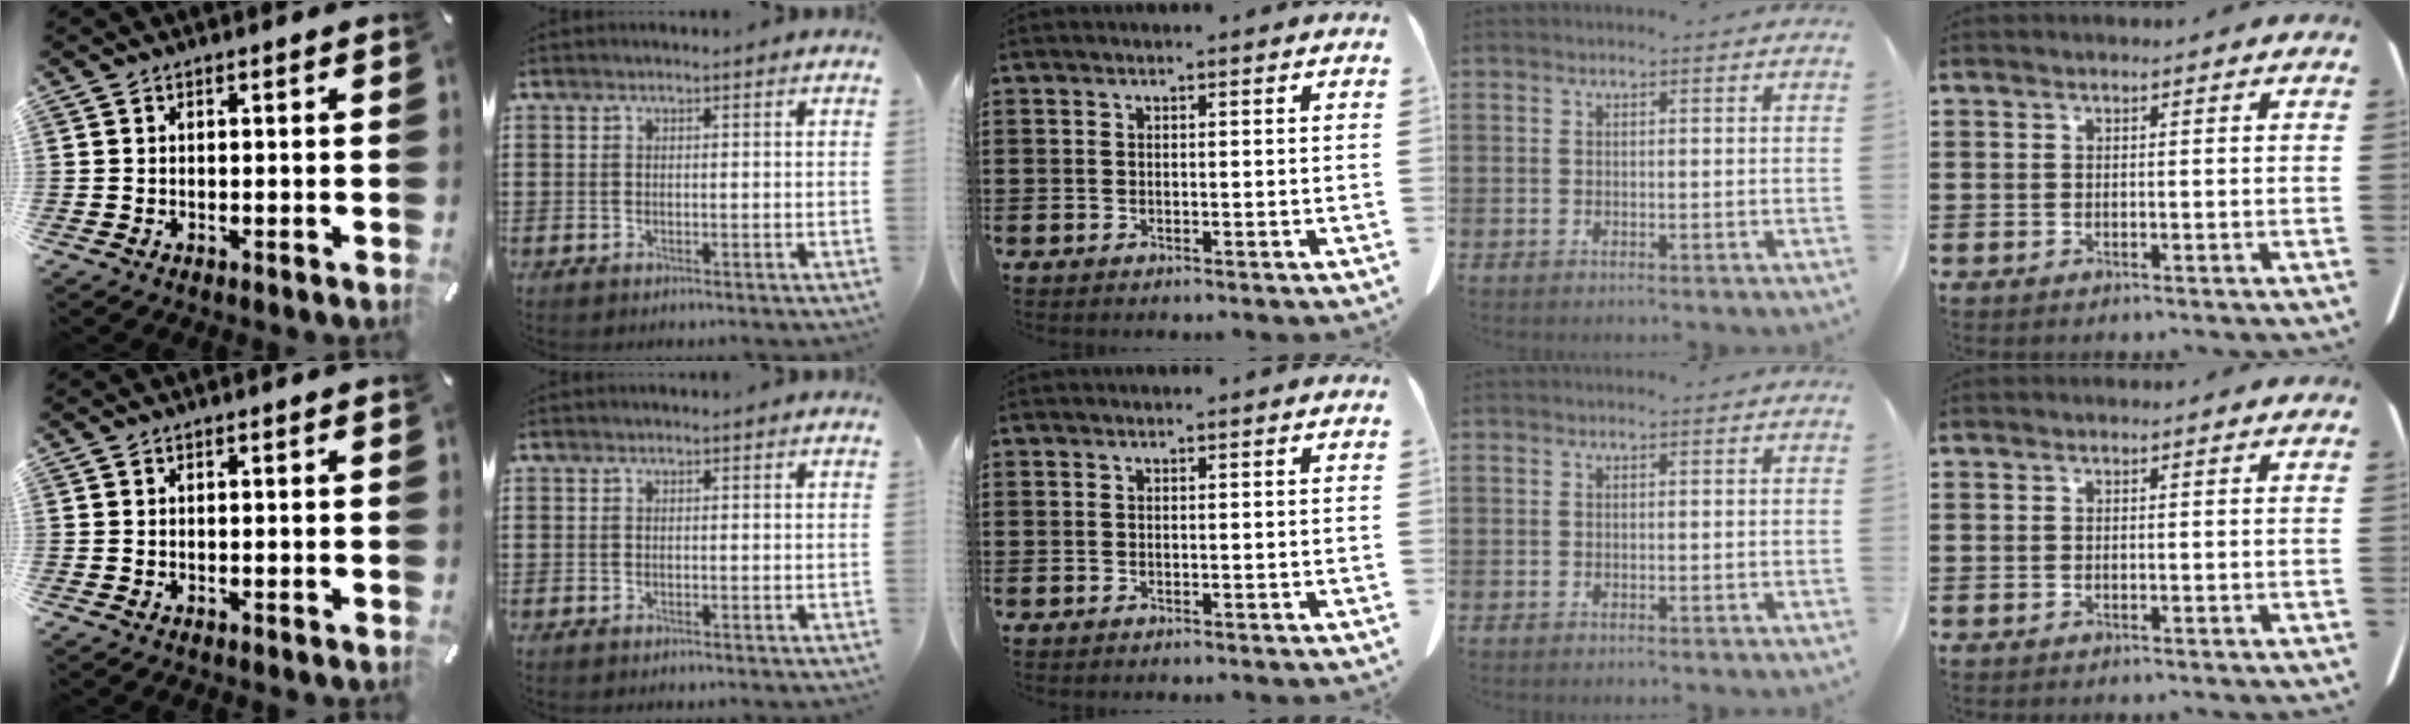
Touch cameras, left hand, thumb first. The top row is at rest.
{}